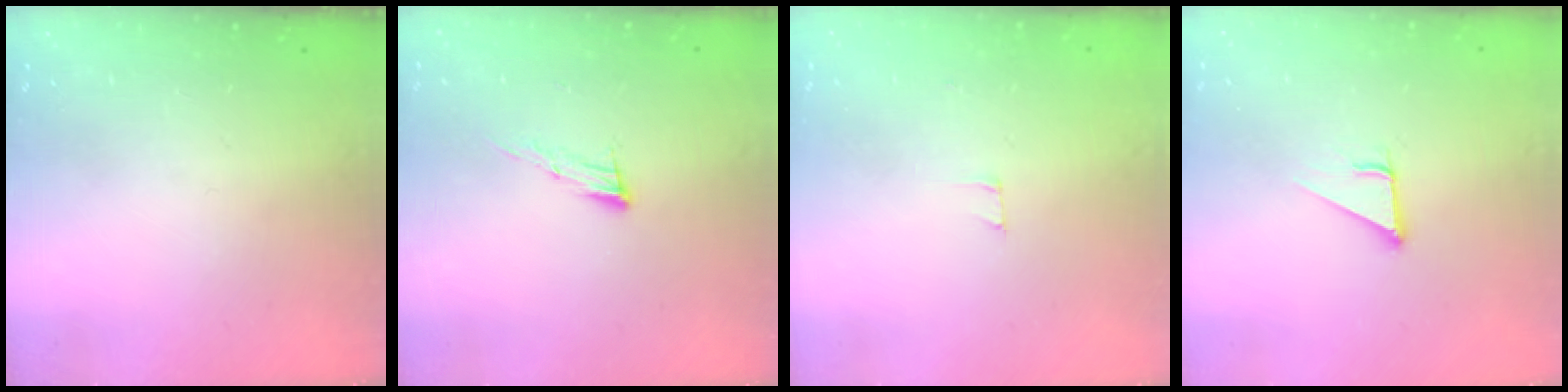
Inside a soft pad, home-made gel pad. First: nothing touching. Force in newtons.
{"total": 8.5, "press": 8.4, "slide": 1.5}
{"total": 2.5, "press": 2.5, "slide": 0.2}
{"total": 3.0, "press": 3.0, "slide": 0.2}